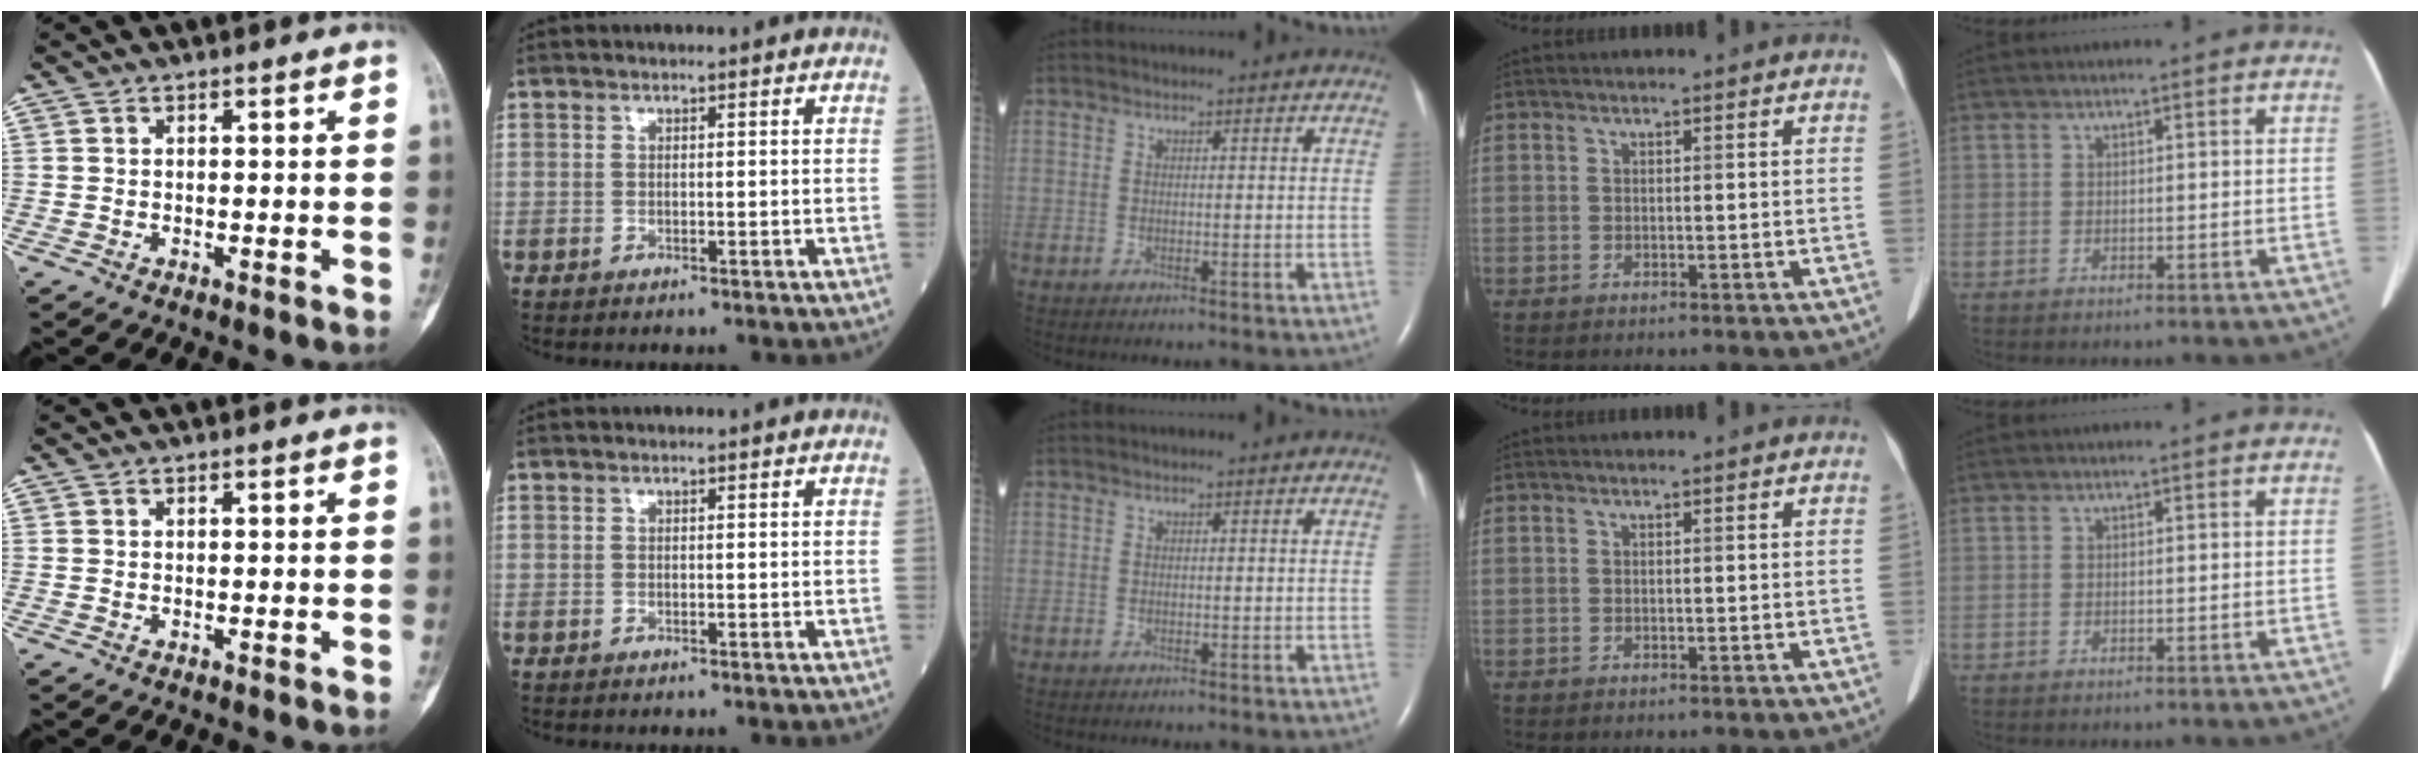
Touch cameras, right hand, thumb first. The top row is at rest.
{}